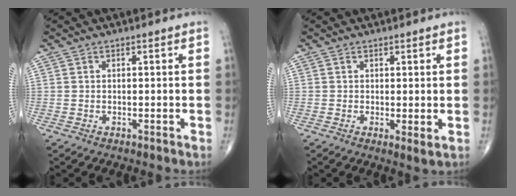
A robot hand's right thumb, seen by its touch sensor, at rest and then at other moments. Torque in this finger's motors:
{"motor_torque": [0.02, 0.00, 0.01, 0.02, 0.01]}